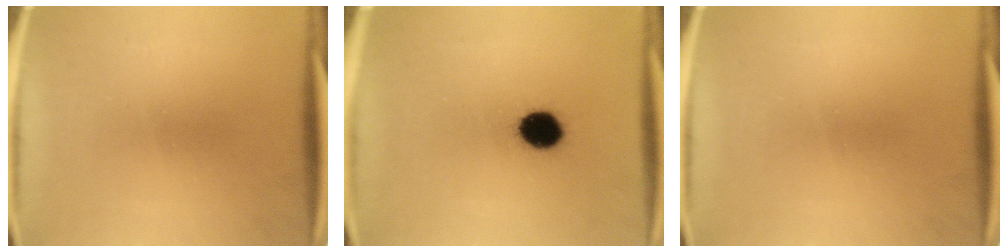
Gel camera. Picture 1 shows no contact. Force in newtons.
{"total": 8.2}
{"total": 0.0}